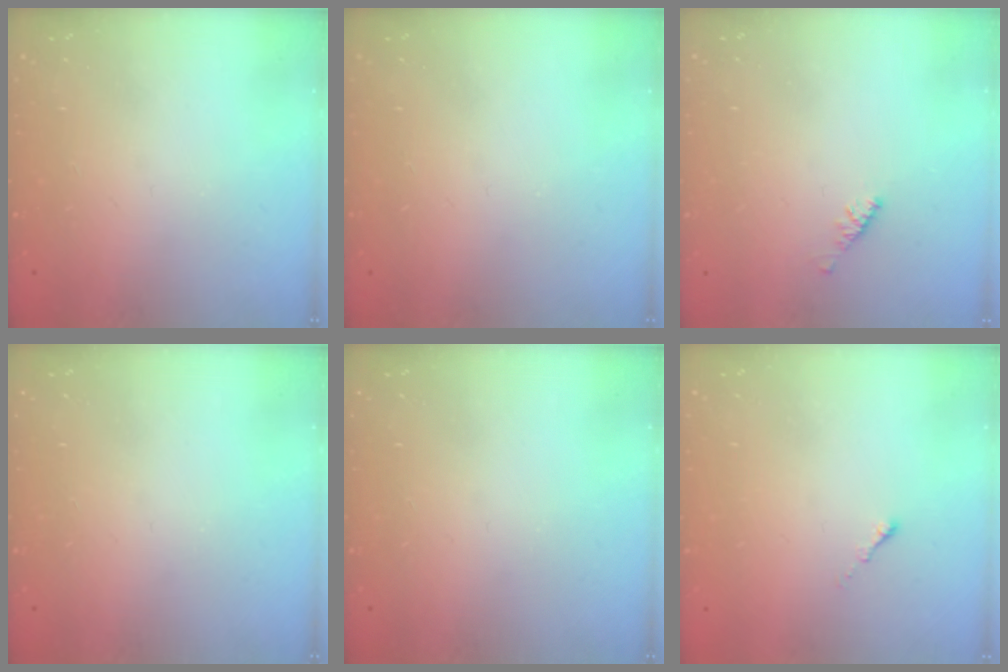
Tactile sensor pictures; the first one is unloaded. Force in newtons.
{"total": 0.0}
{"total": 2.9, "press": 2.8, "slide": 0.6}
{"total": 0.0}
{"total": 0.0}
{"total": 0.0}